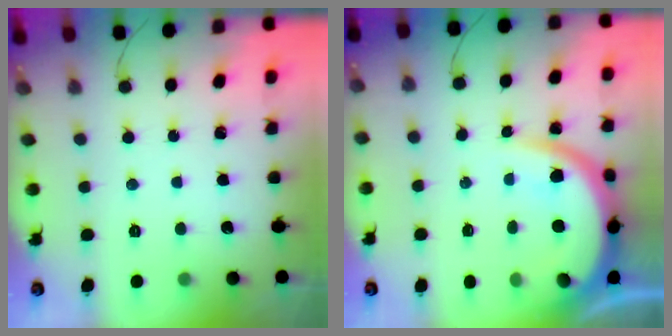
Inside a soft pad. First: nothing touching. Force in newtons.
{"total": 11.6, "press": 11.6, "slide": 1.2}